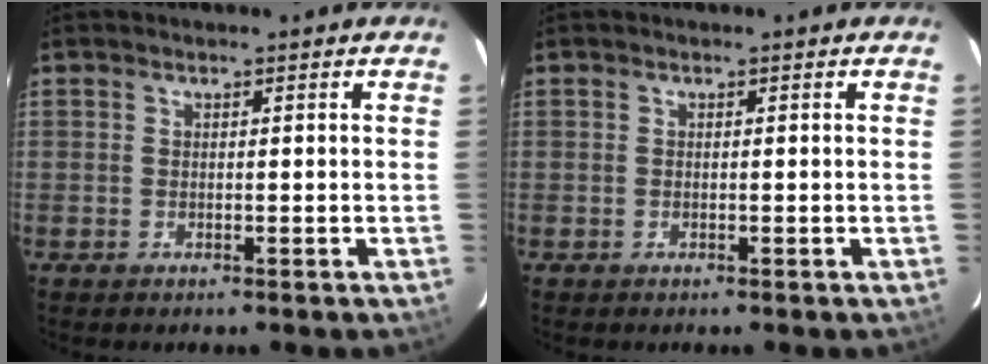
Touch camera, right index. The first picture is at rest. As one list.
[{"total": 0.0}]